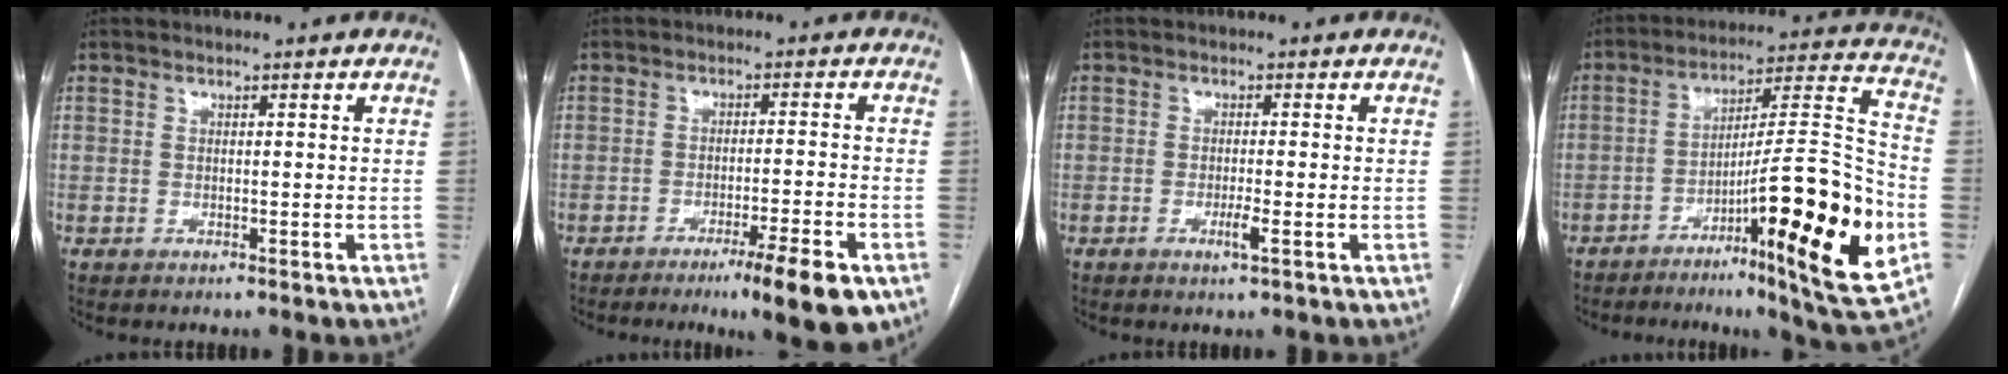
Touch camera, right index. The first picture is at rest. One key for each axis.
{"total": 8.8, "fx": -5.2, "fy": 0.1, "fz": 7.0, "tx": -0.096, "ty": -0.016, "tz": -0.078}
{"total": 2.1, "fx": -0.8, "fy": -0.1, "fz": 1.9, "tx": -0.034, "ty": -0.003, "tz": -0.015}
{"total": 22.1, "fx": -7.4, "fy": 1.7, "fz": 20.7, "tx": -0.279, "ty": 0.006, "tz": -0.108}